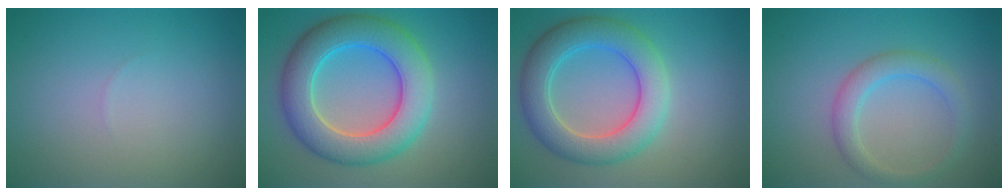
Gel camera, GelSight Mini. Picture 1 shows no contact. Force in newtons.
{"total": 8.4, "press": 8.4, "slide": 0.3}
{"total": 6.4, "press": 6.4, "slide": 0.1}
{"total": 2.8, "press": 2.8, "slide": 0.1}